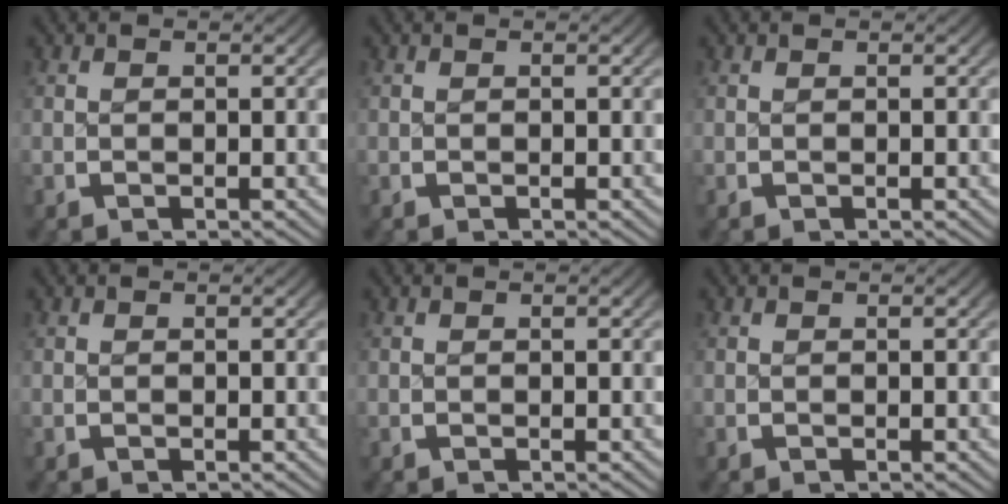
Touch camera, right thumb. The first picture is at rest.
{"total": 0.0}
{"total": 0.0}
{"total": 0.0}
{"total": 0.0}
{"total": 0.0}